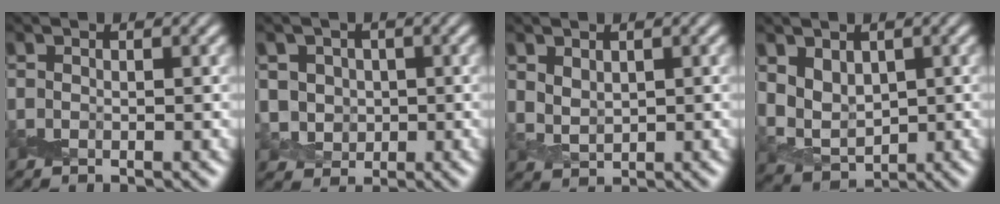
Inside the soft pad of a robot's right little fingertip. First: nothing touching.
{"total": 2.8, "force": [0.2, 2.7, 1.0], "torque": [-0.018, -0.004, 0.011]}
{"total": 1.9, "force": [0.8, 1.3, 1.1], "torque": [-0.027, -0.007, 0.021]}
{"total": 3.6, "force": [0.9, 2.7, 2.2], "torque": [-0.047, -0.012, 0.023]}